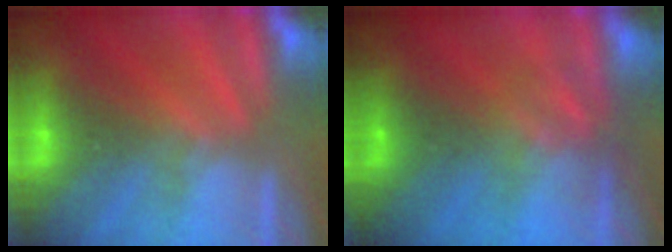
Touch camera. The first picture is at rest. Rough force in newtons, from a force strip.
{"total": 2.5}